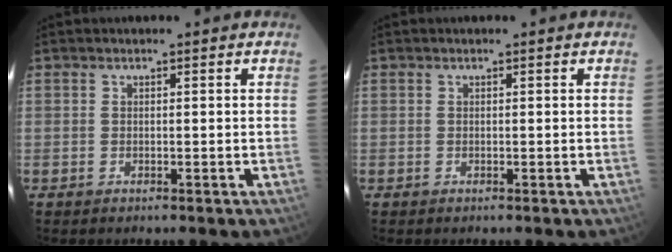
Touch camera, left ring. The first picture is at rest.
{"total": 0.0}